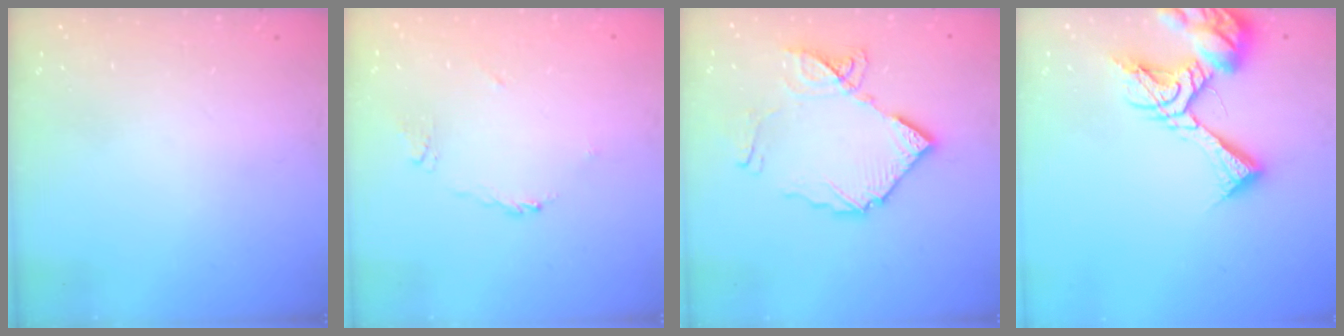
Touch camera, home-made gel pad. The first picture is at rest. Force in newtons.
{"total": 3.6, "press": 3.5, "slide": 0.6}
{"total": 14.1, "press": 14.0, "slide": 1.7}
{"total": 14.0, "press": 14.0, "slide": 1.5}